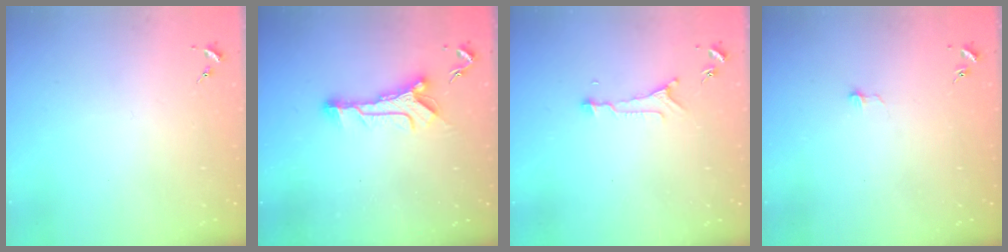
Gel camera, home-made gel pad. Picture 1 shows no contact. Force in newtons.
{"total": 10.9, "press": 10.9, "slide": 0.9}
{"total": 5.6, "press": 5.6, "slide": 0.4}
{"total": 3.1, "press": 3.1, "slide": 0.3}